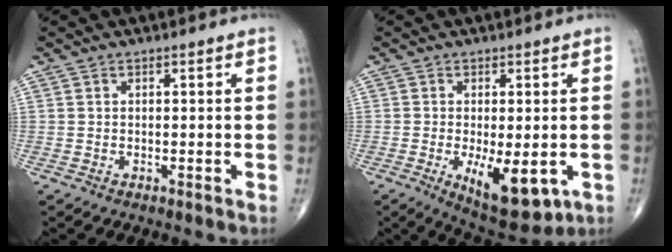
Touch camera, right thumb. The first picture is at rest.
{"total": 10.7, "force": [-2.9, 4.5, 9.3], "torque": [-0.132, -0.018, -0.032]}